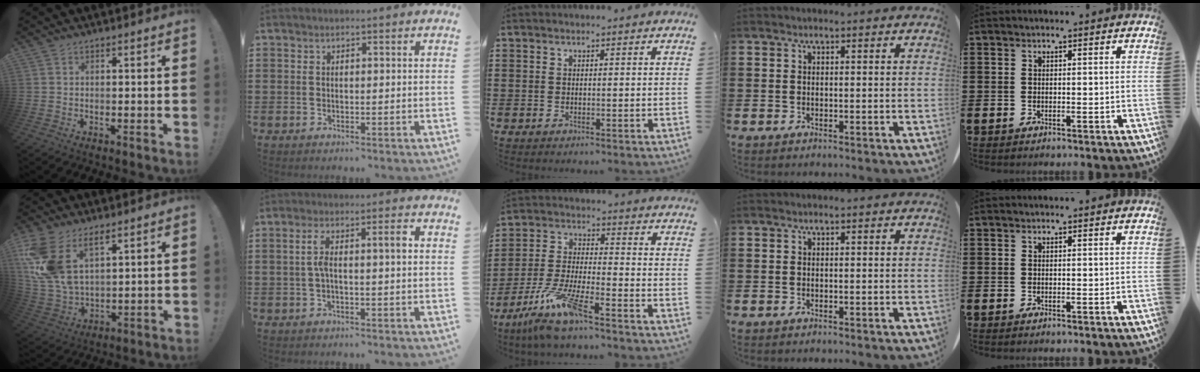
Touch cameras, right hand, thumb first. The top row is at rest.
{"thumb": {"total": 14.0, "force": [7.7, 7.8, 8.8], "torque": [-0.194, -0.039, 0.149]}, "index": {"total": 4.6, "force": [0.2, 1.0, 4.5], "torque": [-0.085, 0.008, -0.002]}, "middle": {"total": 9.2, "force": [-7.1, 0.6, 5.9], "torque": [-0.129, -0.007, -0.141]}}